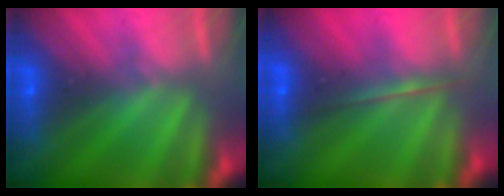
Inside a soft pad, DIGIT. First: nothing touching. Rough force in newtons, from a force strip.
{"total": 1.7}